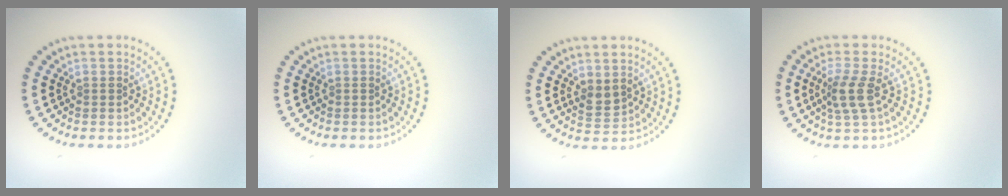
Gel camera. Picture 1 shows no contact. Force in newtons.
{"total": 0.0}
{"total": 1.6, "press": 1.5, "slide": 0.5}
{"total": 2.6, "press": 2.0, "slide": 1.7}